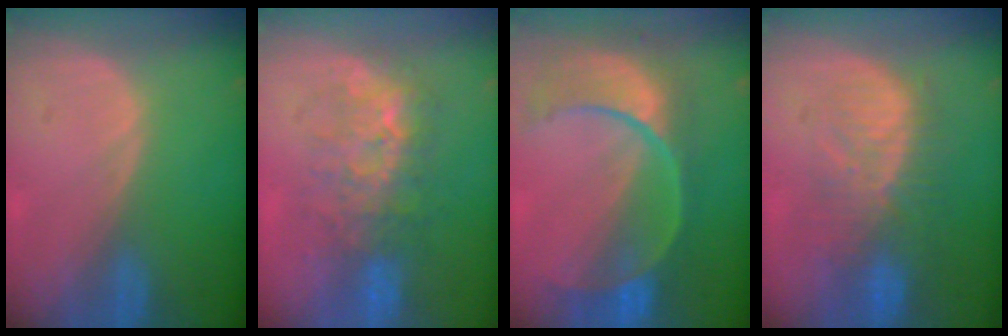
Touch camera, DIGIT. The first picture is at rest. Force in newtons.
{"total": 8.1, "press": 7.9, "slide": 1.8}
{"total": 11.2, "press": 9.4, "slide": 6.1}
{"total": 10.0, "press": 8.8, "slide": 4.6}